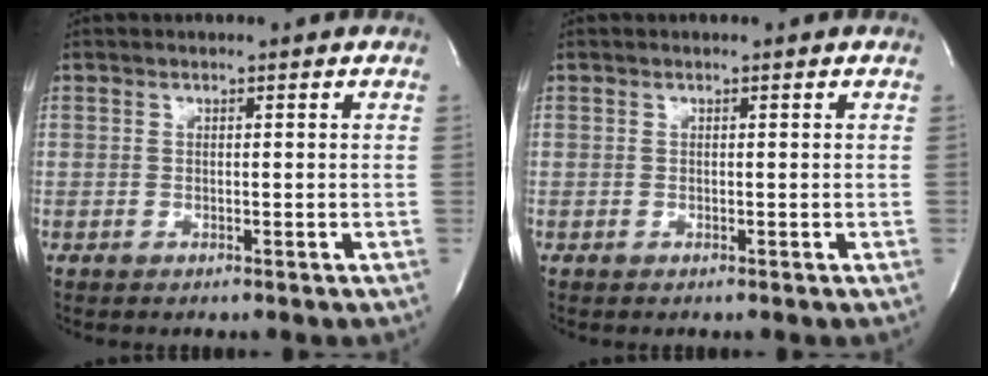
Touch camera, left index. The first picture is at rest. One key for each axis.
{"total": 0.0}